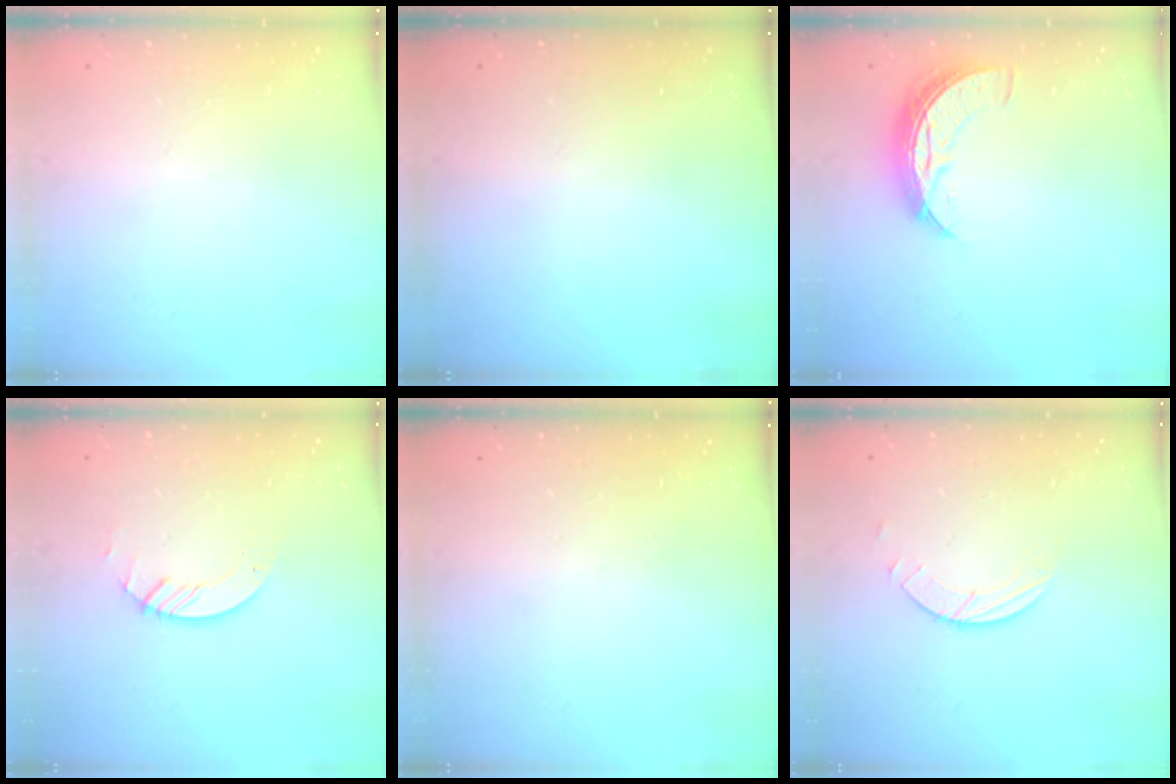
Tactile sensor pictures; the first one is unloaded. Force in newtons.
{"total": 0.0}
{"total": 8.4, "press": 8.4, "slide": 0.4}
{"total": 2.8, "press": 2.8, "slide": 0.3}
{"total": 0.0}
{"total": 1.5, "press": 1.5, "slide": 0.1}